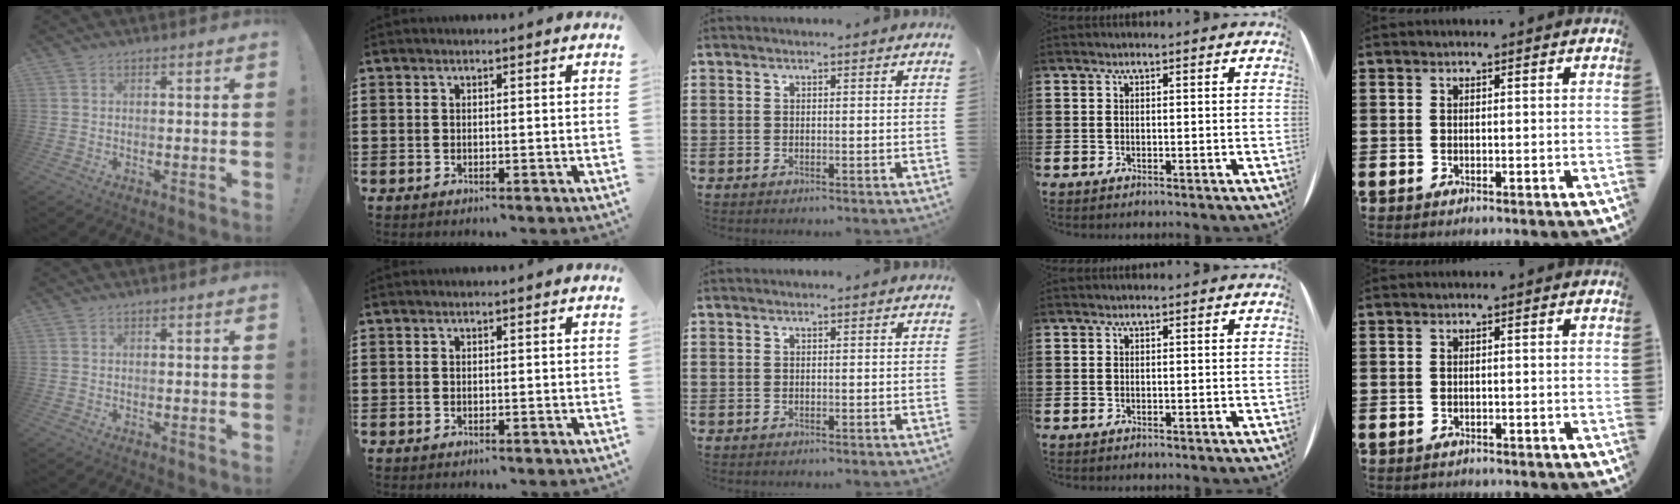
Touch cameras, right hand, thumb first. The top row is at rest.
{}